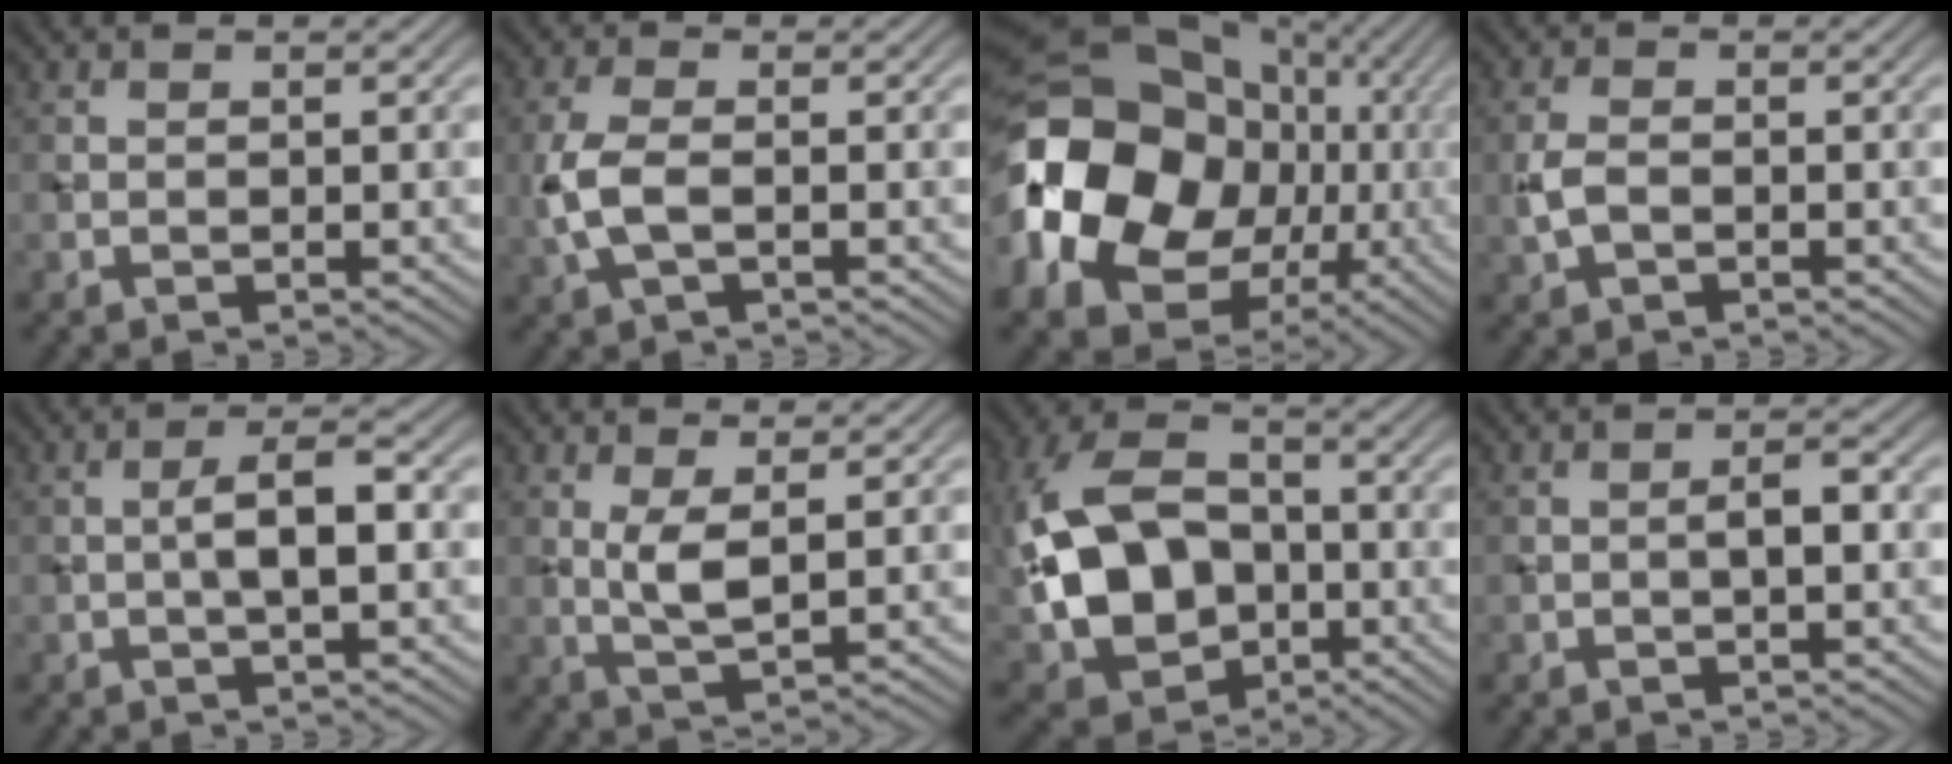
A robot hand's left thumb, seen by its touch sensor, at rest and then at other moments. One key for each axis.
{"total": 4.7, "fx": -0.8, "fy": 2.2, "fz": 4.1, "tx": -0.112, "ty": 0.000, "tz": -0.023}
{"total": 20.1, "fx": -2.1, "fy": 16.3, "fz": 11.6, "tx": -0.255, "ty": -0.025, "tz": -0.032}
{"total": 2.9, "fx": -0.7, "fy": 1.8, "fz": 2.2, "tx": -0.057, "ty": 0.000, "tz": -0.017}
{"total": 3.9, "fx": -0.3, "fy": 1.0, "fz": 3.8, "tx": -0.067, "ty": 0.011, "tz": -0.010}
{"total": 3.6, "fx": 0.9, "fy": 0.9, "fz": 3.4, "tx": -0.074, "ty": -0.005, "tz": 0.022}
{"total": 13.6, "fx": -1.9, "fy": 9.7, "fz": 9.4, "tx": -0.229, "ty": 0.006, "tz": -0.045}
{"total": 2.0, "fx": -0.3, "fy": 0.6, "fz": 1.9, "tx": -0.031, "ty": 0.007, "tz": -0.009}